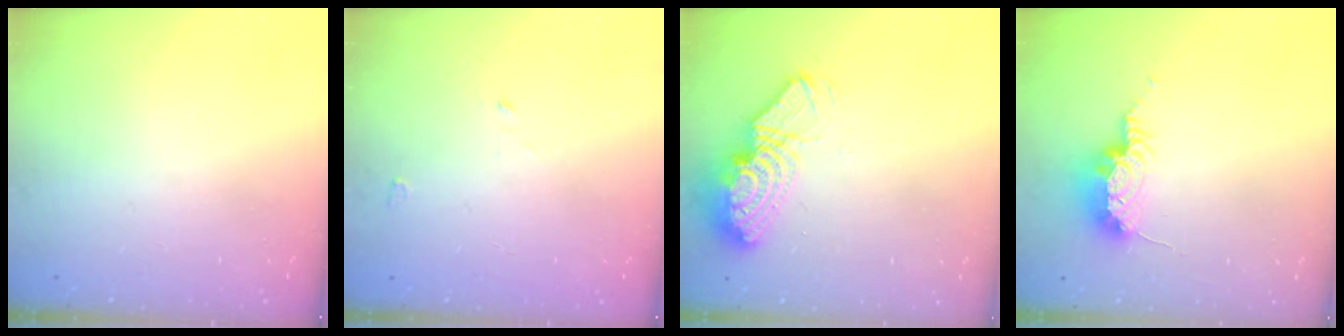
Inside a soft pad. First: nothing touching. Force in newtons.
{"total": 2.4, "press": 2.4, "slide": 0.2}
{"total": 13.0, "press": 12.9, "slide": 1.7}
{"total": 8.7, "press": 8.7, "slide": 0.7}